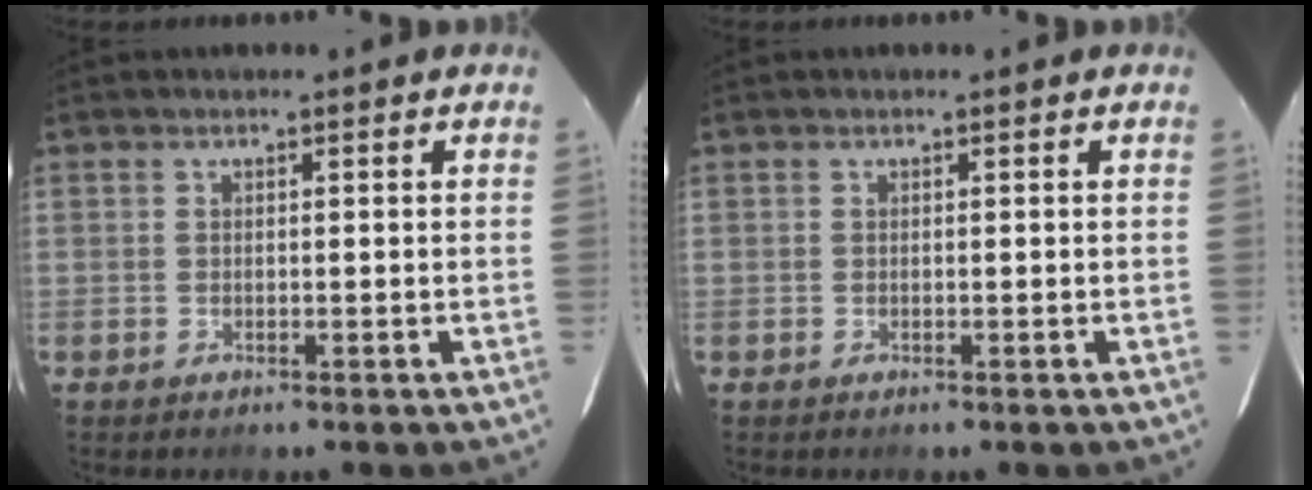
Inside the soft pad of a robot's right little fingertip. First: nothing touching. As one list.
[{"total": 0.0}]